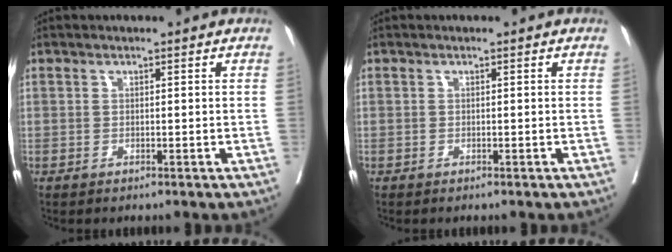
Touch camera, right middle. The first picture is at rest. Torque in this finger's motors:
{"motor_torque": [-0.01, -1.29, 0.00, 0.01]}